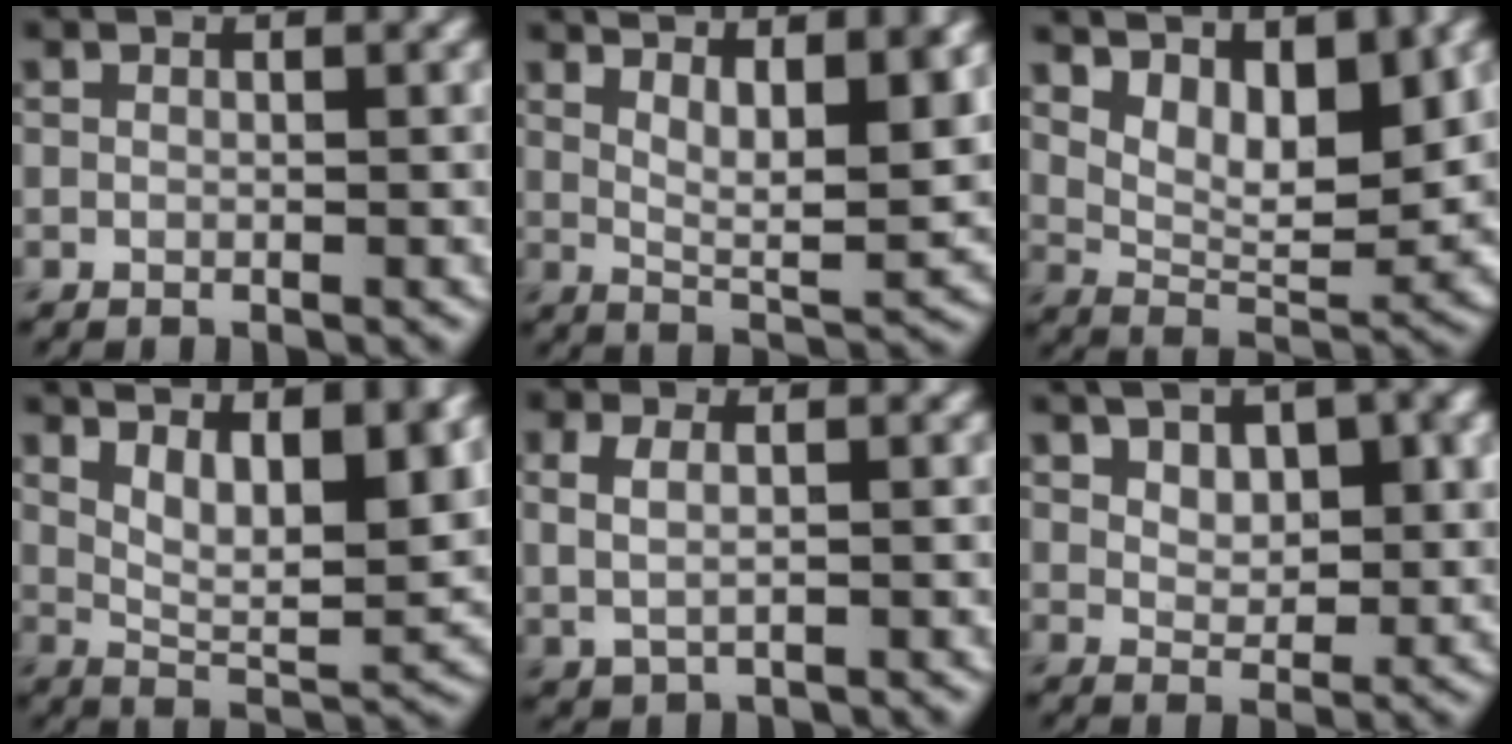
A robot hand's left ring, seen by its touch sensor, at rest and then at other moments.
{"total": 7.7, "force": [3.8, 2.0, 6.4], "torque": [-0.085, 0.002, 0.062]}
{"total": 6.8, "force": [3.8, 2.7, 4.9], "torque": [-0.082, -0.008, 0.069]}
{"total": 8.9, "force": [4.1, 2.8, 7.4], "torque": [-0.112, -0.001, 0.069]}
{"total": 2.1, "force": [0.5, 1.1, 1.7], "torque": [-0.038, -0.003, 0.015]}
{"total": 7.2, "force": [3.5, 3.8, 5.1], "torque": [-0.068, 0.011, 0.049]}